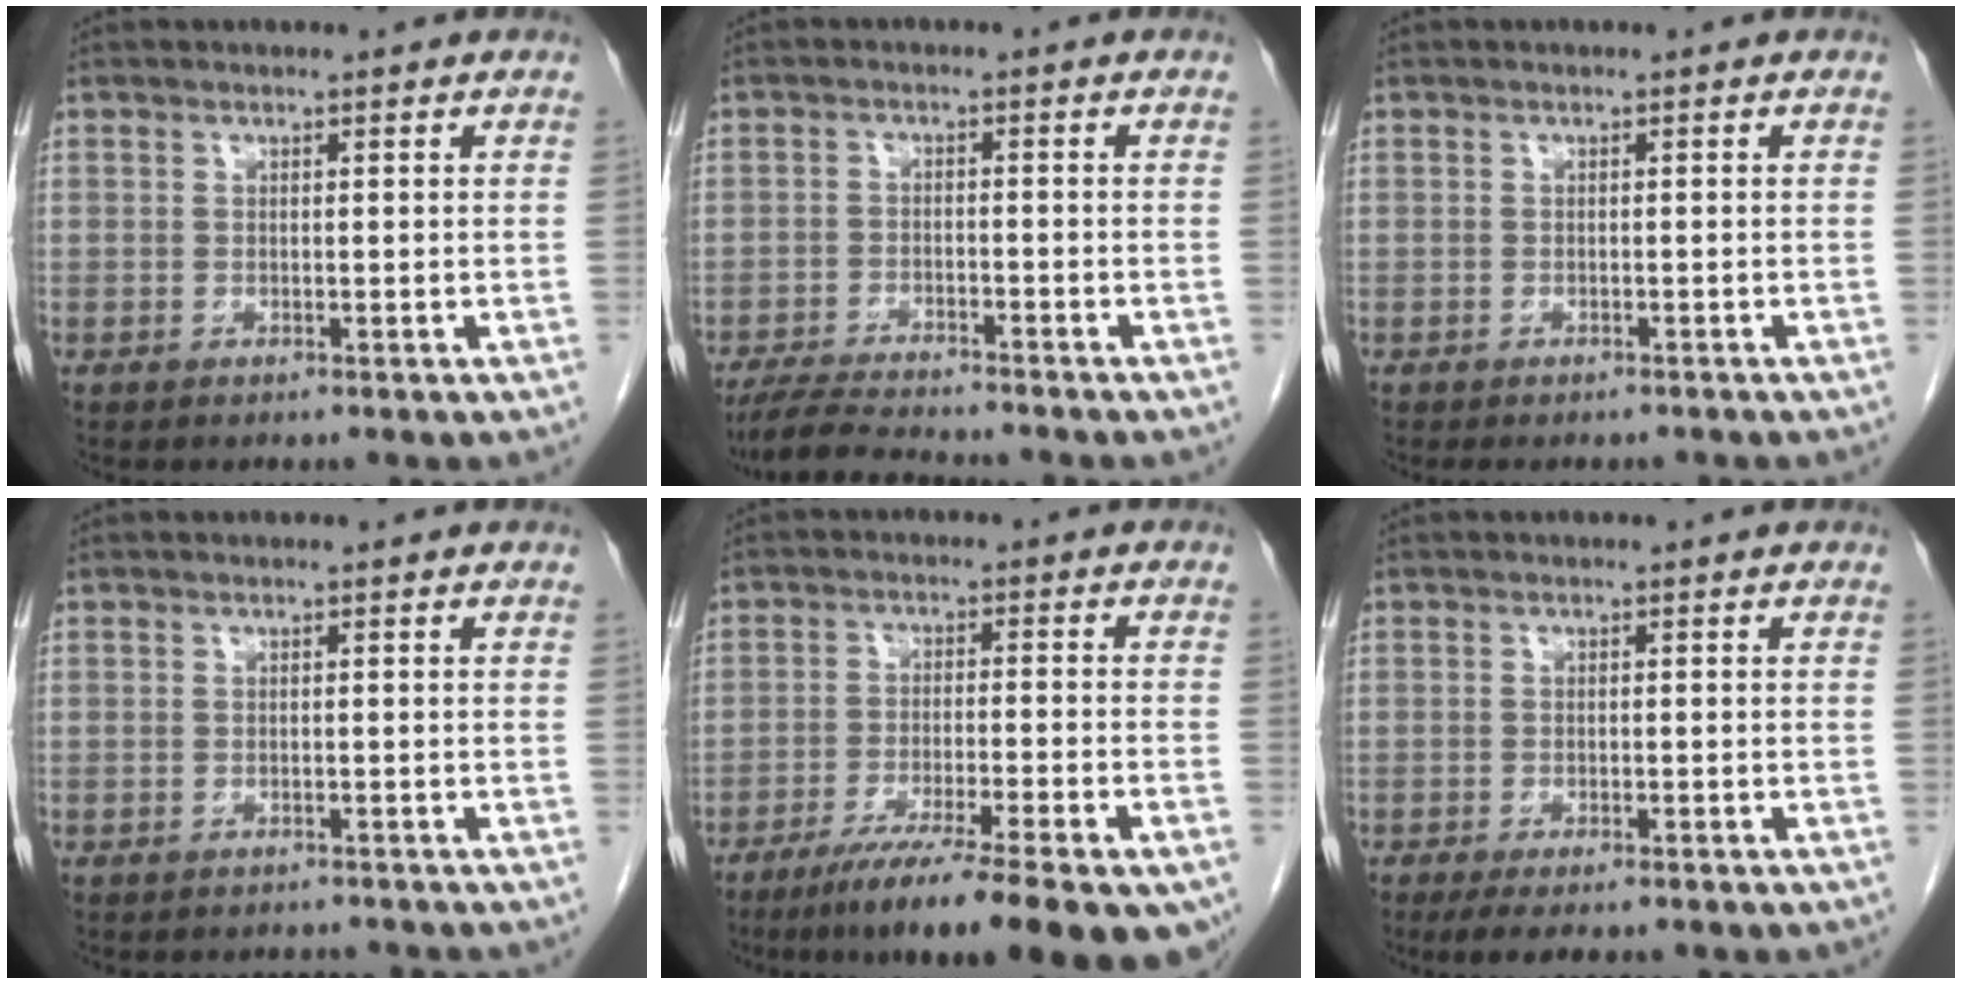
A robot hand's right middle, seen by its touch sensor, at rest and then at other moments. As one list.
[{"total": 7.9, "force": [-7.2, 0.5, 3.2], "torque": [-0.053, -0.021, -0.121]}, {"total": 4.5, "force": [-3.9, 1.7, 1.5], "torque": [-0.013, -0.002, -0.046]}, {"total": 3.0, "force": [-2.9, 1.0, 0.2], "torque": [0.000, -0.001, -0.037]}, {"total": 17.8, "force": [-12.8, 1.6, 12.3], "torque": [-0.133, -0.028, -0.196]}, {"total": 6.5, "force": [-4.8, 1.9, 3.9], "torque": [-0.050, -0.011, -0.065]}]